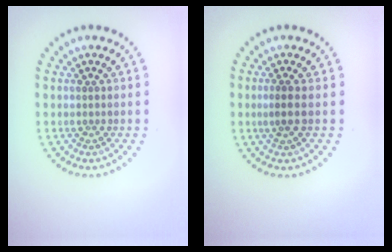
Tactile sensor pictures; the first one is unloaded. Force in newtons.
{"total": 1.2, "press": 1.0, "slide": 0.8}